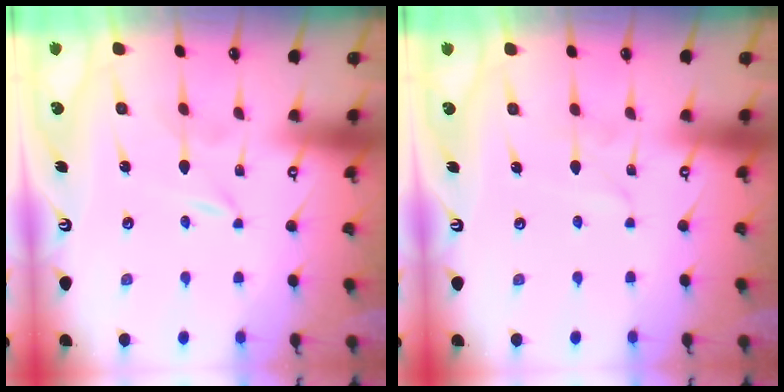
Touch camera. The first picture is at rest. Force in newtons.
{"total": 1.2, "press": 1.2, "slide": 0.1}